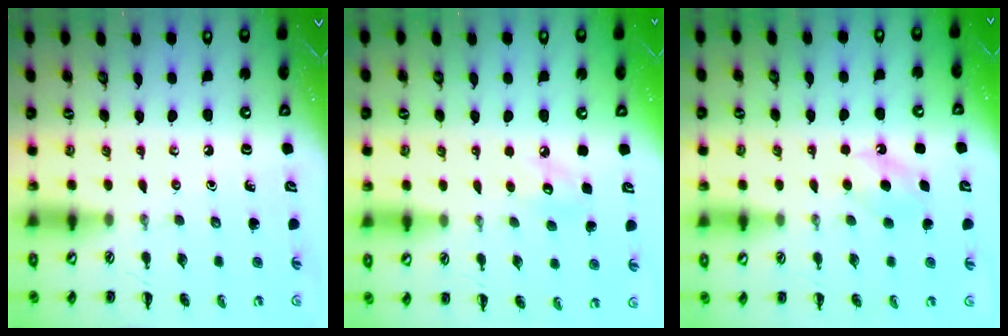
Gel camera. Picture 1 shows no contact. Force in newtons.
{"total": 6.4, "press": 6.1, "slide": 1.8}
{"total": 7.2, "press": 7.0, "slide": 1.8}